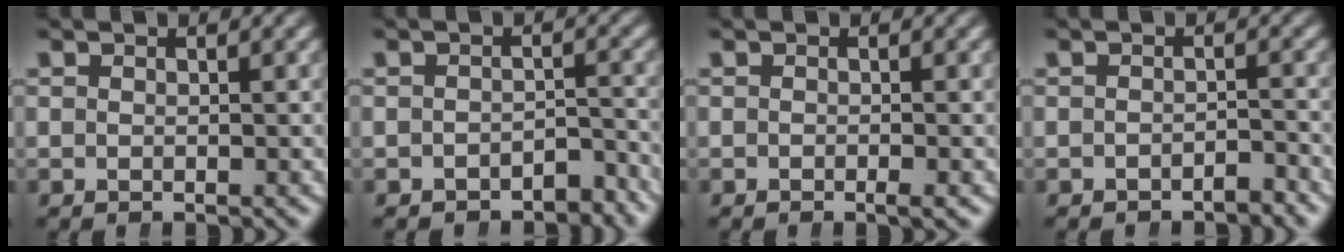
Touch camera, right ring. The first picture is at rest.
{"total": 2.8, "force": [-2.8, 0.5, 0.1], "torque": [0.020, -0.004, -0.046]}
{"total": 0.6, "force": [-0.4, -0.4, 0.3], "torque": [0.004, 0.002, -0.008]}
{"total": 1.8, "force": [-1.8, 0.0, -0.2], "torque": [0.018, 0.001, -0.029]}